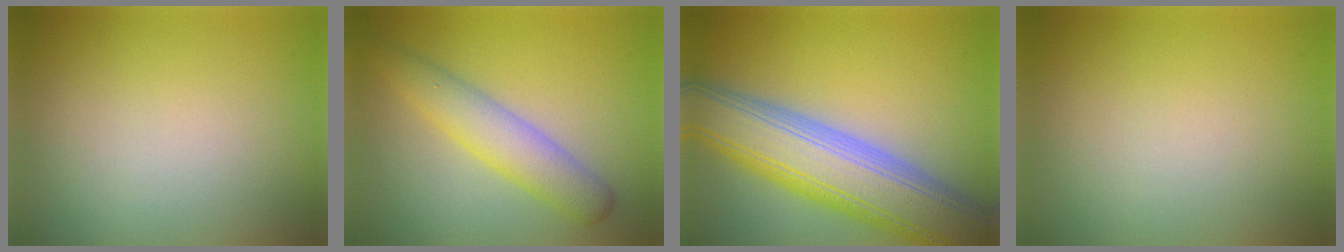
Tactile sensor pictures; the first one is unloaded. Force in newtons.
{"total": 4.2, "press": 4.2, "slide": 0.2}
{"total": 10.8, "press": 10.7, "slide": 0.7}
{"total": 0.0}